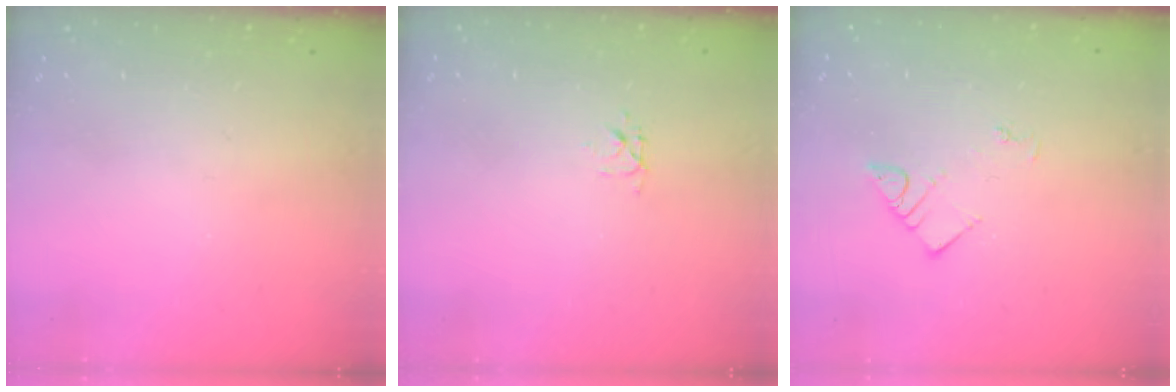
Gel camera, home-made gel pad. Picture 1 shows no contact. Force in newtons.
{"total": 3.2, "press": 3.2, "slide": 0.3}
{"total": 3.7, "press": 3.6, "slide": 0.4}